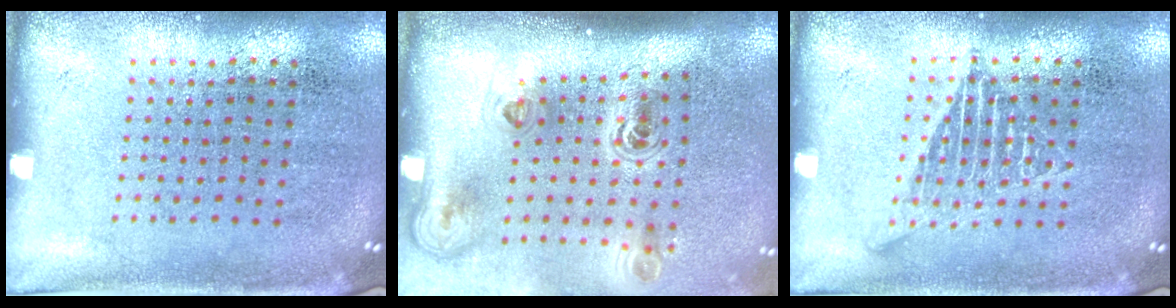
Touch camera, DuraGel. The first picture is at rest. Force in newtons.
{"total": 2.3, "press": 1.5, "slide": 1.8}
{"total": 1.7, "press": 1.7, "slide": 0.1}